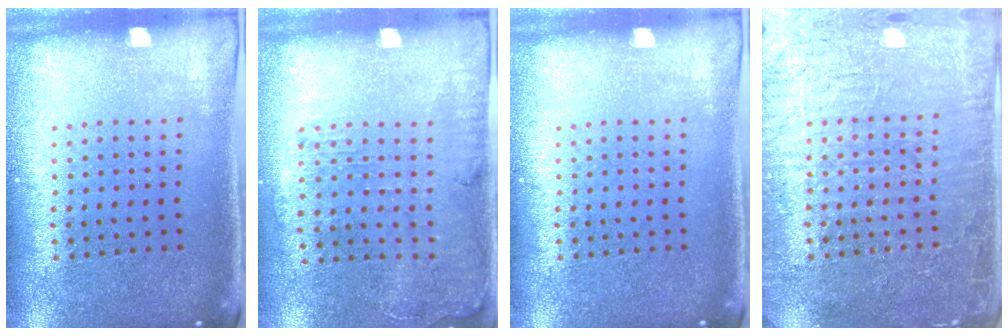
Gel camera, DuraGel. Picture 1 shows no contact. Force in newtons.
{"total": 1.3, "press": 1.2, "slide": 0.5}
{"total": 0.0}
{"total": 4.0, "press": 3.9, "slide": 0.7}